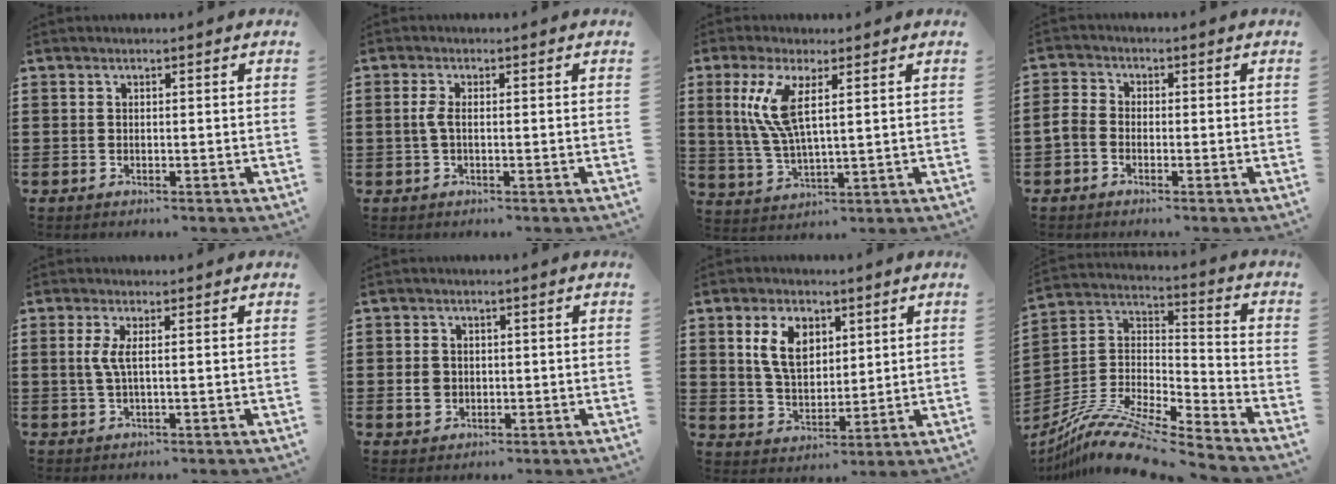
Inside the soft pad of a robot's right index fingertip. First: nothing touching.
{"total": 2.2, "force": [-0.3, 0.5, 2.1], "torque": [-0.054, -0.006, -0.011]}
{"total": 7.9, "force": [2.9, 1.7, 7.2], "torque": [-0.176, -0.012, 0.042]}
{"total": 2.5, "force": [-1.6, 1.4, 1.2], "torque": [-0.040, 0.000, -0.036]}
{"total": 2.7, "force": [0.2, 0.1, 2.7], "torque": [-0.060, -0.008, 0.000]}
{"total": 3.0, "force": [-0.3, 2.6, 1.3], "torque": [-0.032, 0.006, -0.007]}
{"total": 7.7, "force": [3.0, 4.8, 5.2], "torque": [-0.105, 0.009, 0.051]}
{"total": 12.1, "force": [-10.2, 1.8, 6.2], "torque": [-0.127, 0.016, -0.203]}